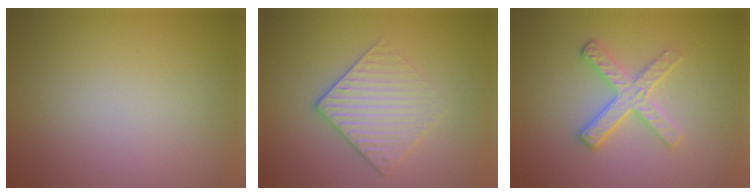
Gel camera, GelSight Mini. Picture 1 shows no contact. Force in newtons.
{"total": 3.2, "press": 2.9, "slide": 1.4}
{"total": 2.9, "press": 2.9, "slide": 0.5}